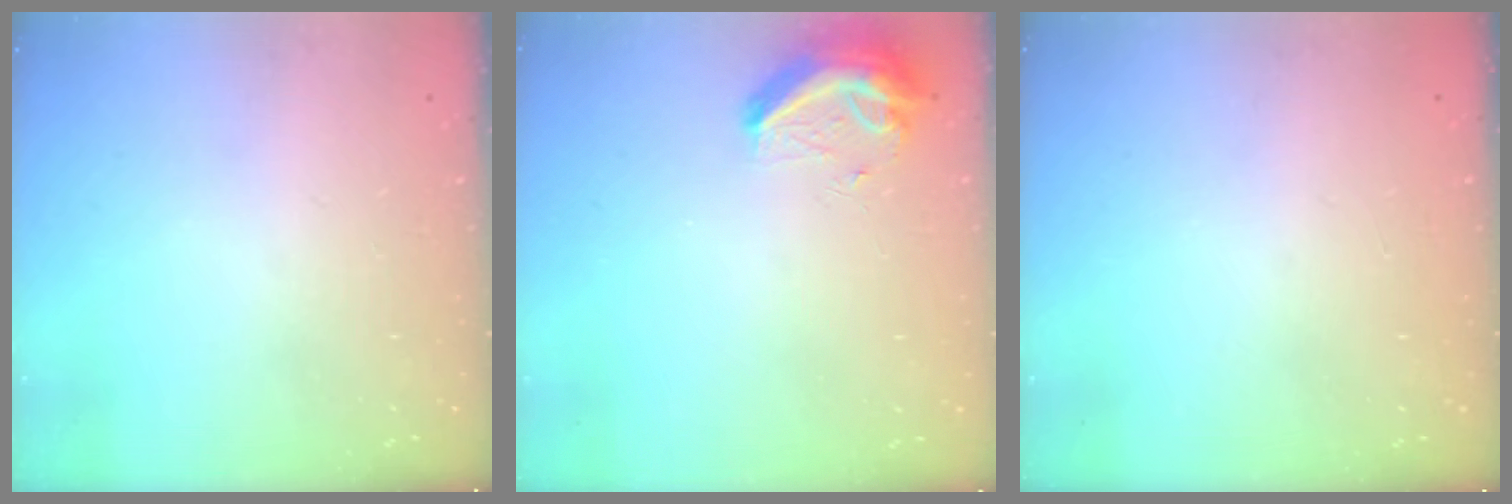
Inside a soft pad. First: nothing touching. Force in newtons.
{"total": 9.2, "press": 9.1, "slide": 1.1}
{"total": 1.0, "press": 0.0, "slide": 1.0}